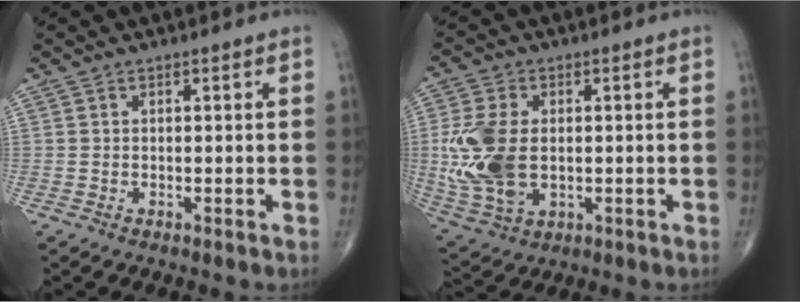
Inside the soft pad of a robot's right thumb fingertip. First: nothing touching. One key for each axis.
{"total": 13.9, "fx": -0.2, "fy": 8.7, "fz": 10.8, "tx": -0.237, "ty": -0.006, "tz": 0.008}